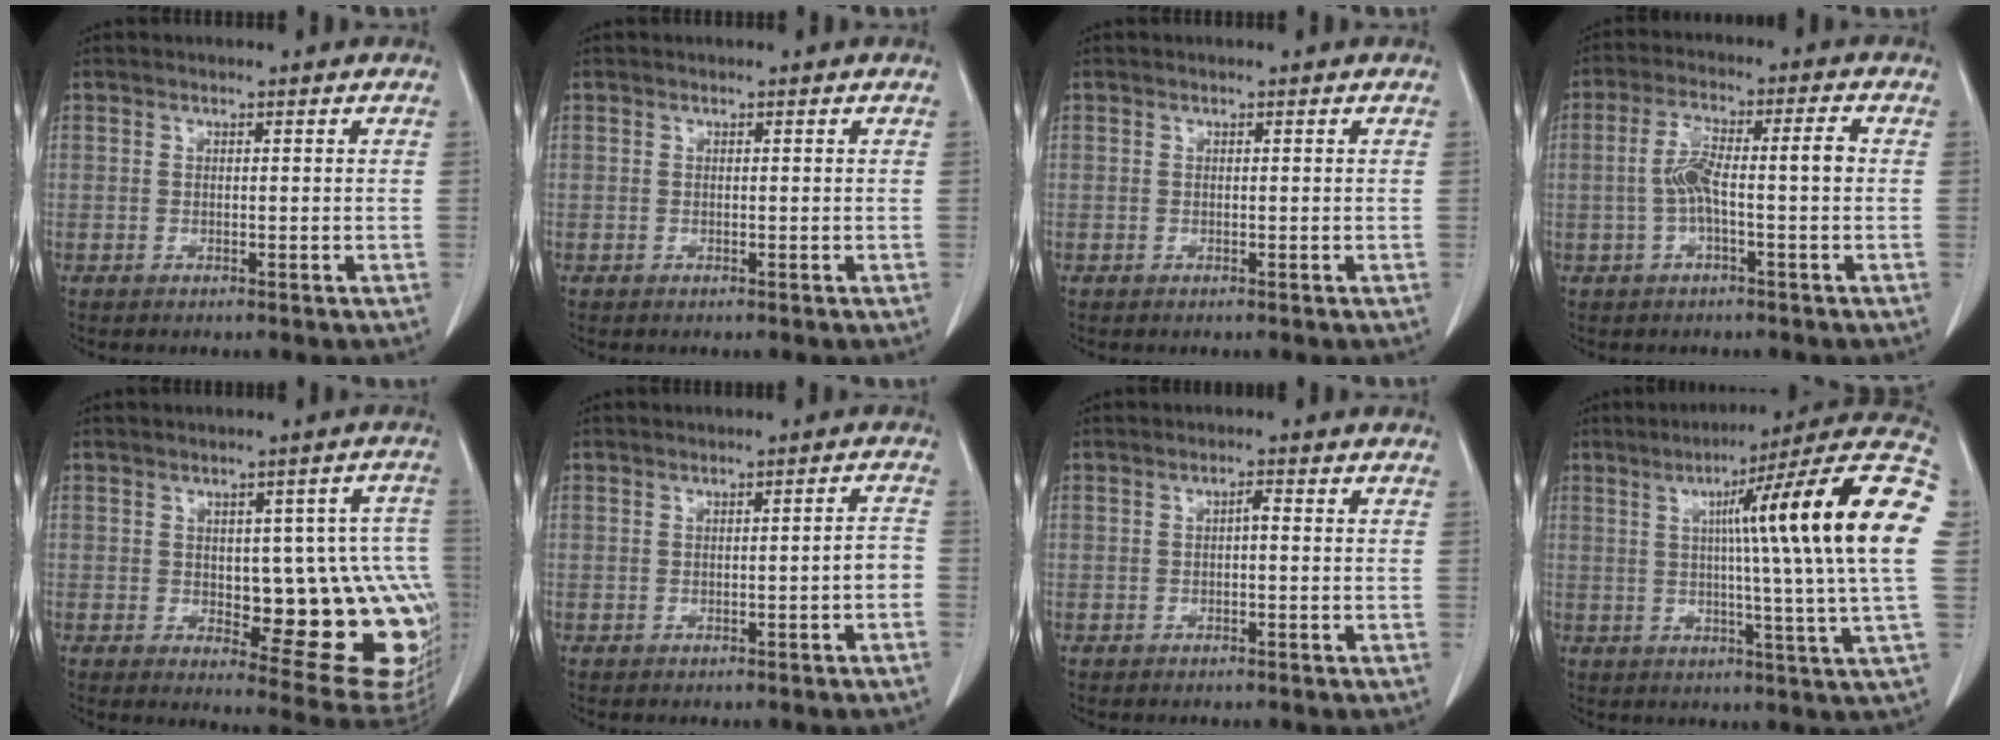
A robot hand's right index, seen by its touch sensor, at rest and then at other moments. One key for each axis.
{"total": 0.0}
{"total": 0.0}
{"total": 7.2, "fx": -0.6, "fy": 1.2, "fz": 7.1, "tx": -0.140, "ty": 0.026, "tz": -0.012}
{"total": 18.2, "fx": -2.0, "fy": 6.1, "fz": 17.1, "tx": -0.126, "ty": 0.020, "tz": -0.002}
{"total": 2.2, "fx": -0.9, "fy": 0.2, "fz": 1.9, "tx": -0.020, "ty": 0.004, "tz": -0.014}
{"total": 1.1, "fx": -0.1, "fy": 0.3, "fz": 1.1, "tx": -0.018, "ty": 0.003, "tz": -0.001}
{"total": 22.1, "fx": 3.9, "fy": -1.9, "fz": 21.7, "tx": -0.252, "ty": 0.020, "tz": 0.039}